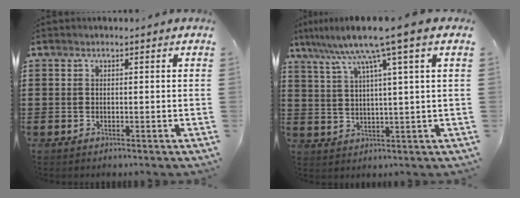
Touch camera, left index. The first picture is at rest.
{"total": 8.8, "force": [5.4, -0.7, 6.8], "torque": [-0.149, -0.019, 0.086]}